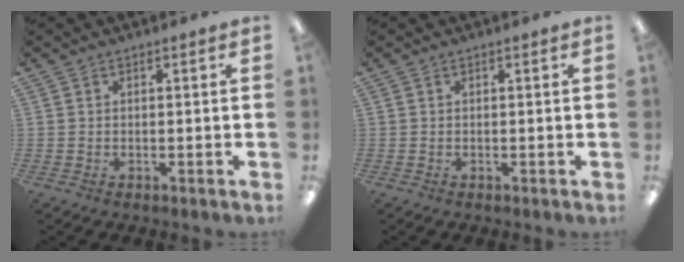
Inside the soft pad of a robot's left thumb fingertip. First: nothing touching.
{"total": 0.0}